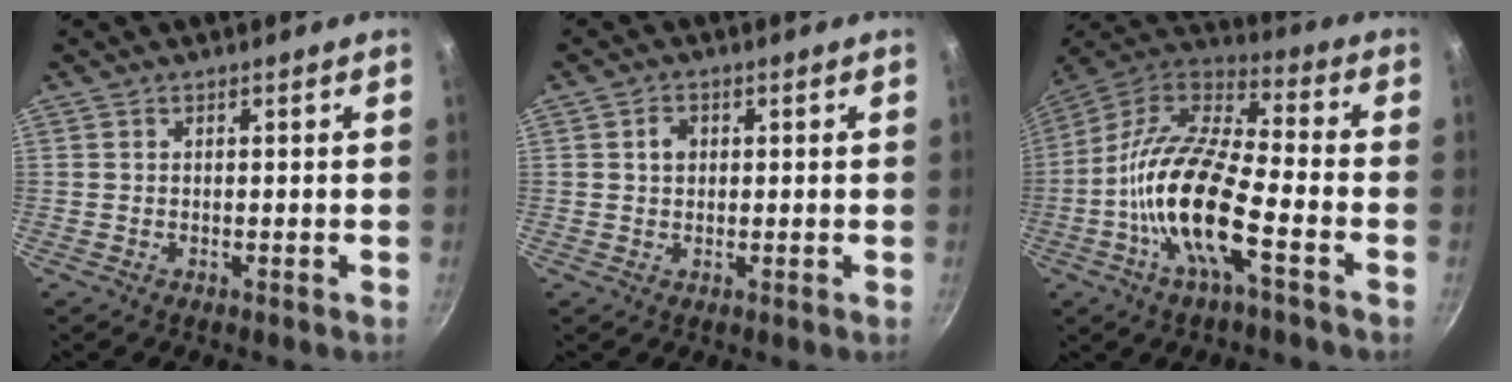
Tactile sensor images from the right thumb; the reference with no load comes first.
{"total": 2.4, "force": [0.6, 1.9, 1.4], "torque": [-0.016, 0.002, 0.010]}
{"total": 18.8, "force": [-5.7, 6.3, 16.8], "torque": [-0.331, 0.041, -0.109]}